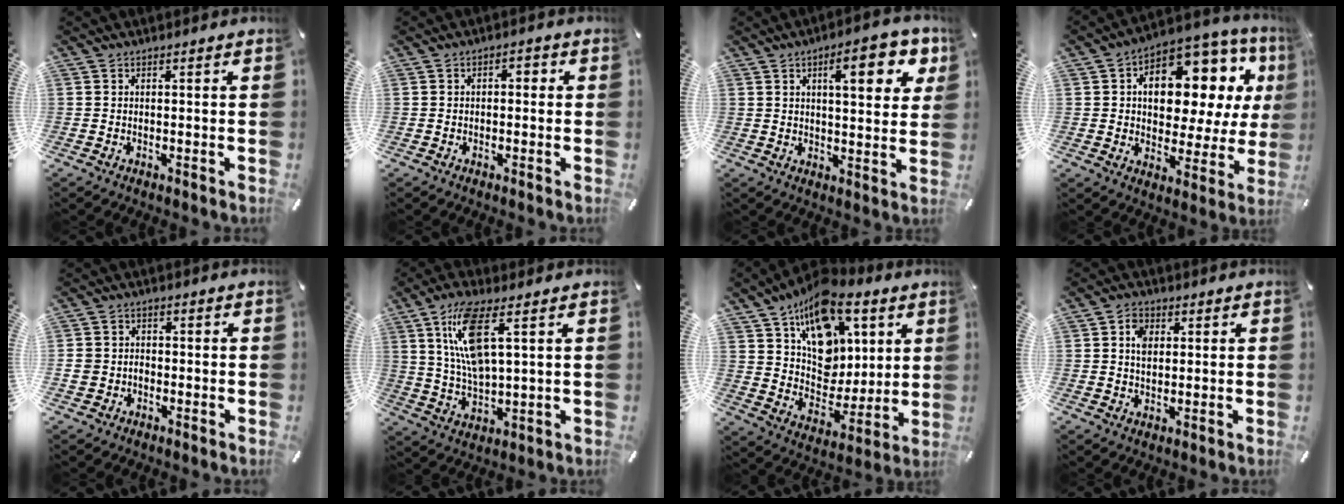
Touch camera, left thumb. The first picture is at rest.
{"total": 1.7, "force": [-0.8, 1.0, 1.1], "torque": [-0.021, 0.009, -0.019]}
{"total": 12.5, "force": [5.3, 4.6, 10.3], "torque": [-0.140, -0.012, 0.081]}
{"total": 13.9, "force": [4.6, 9.2, 9.2], "torque": [-0.135, -0.039, 0.081]}
{"total": 3.8, "force": [-1.4, 3.3, 1.2], "torque": [-0.027, 0.007, -0.029]}
{"total": 12.6, "force": [5.0, 4.3, 10.8], "torque": [-0.237, -0.005, 0.086]}
{"total": 17.9, "force": [9.3, 12.6, 8.6], "torque": [-0.137, -0.059, 0.170]}
{"total": 4.3, "force": [1.0, 3.3, 2.6], "torque": [-0.040, 0.003, 0.014]}